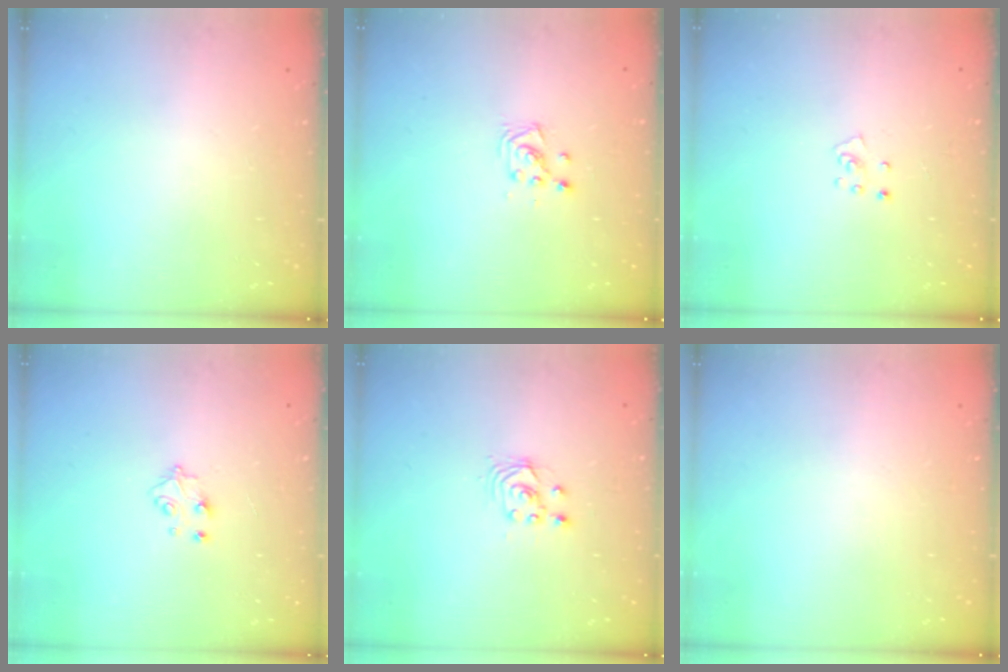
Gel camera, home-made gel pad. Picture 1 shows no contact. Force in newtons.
{"total": 3.6, "press": 3.6, "slide": 0.2}
{"total": 3.5, "press": 3.5, "slide": 0.3}
{"total": 5.4, "press": 5.4, "slide": 0.4}
{"total": 2.5, "press": 2.5, "slide": 0.2}
{"total": 0.0}